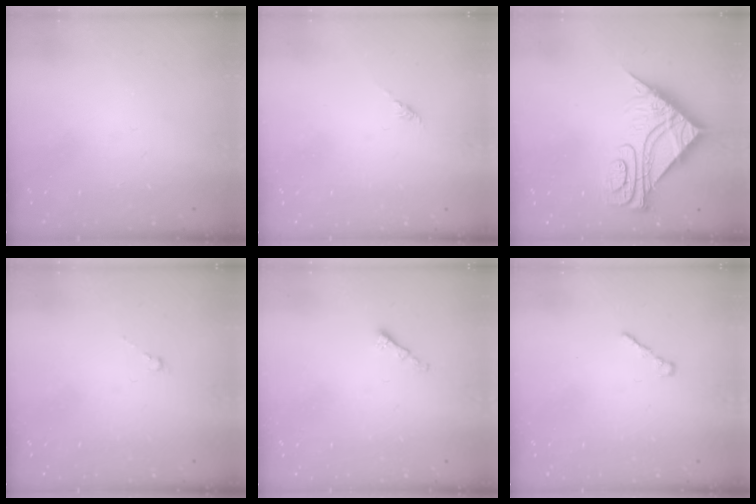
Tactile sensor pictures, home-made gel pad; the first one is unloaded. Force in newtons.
{"total": 0.6, "press": 0.4, "slide": 0.4}
{"total": 11.6, "press": 11.5, "slide": 1.1}
{"total": 0.5, "press": 0.3, "slide": 0.4}
{"total": 1.4, "press": 1.2, "slide": 0.6}
{"total": 1.4, "press": 1.3, "slide": 0.5}